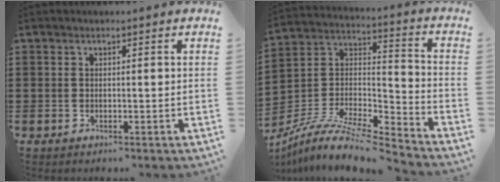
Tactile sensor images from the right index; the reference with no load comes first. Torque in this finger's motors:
{"motor_torque": [1.01, 1.04, -0.60, -0.02]}